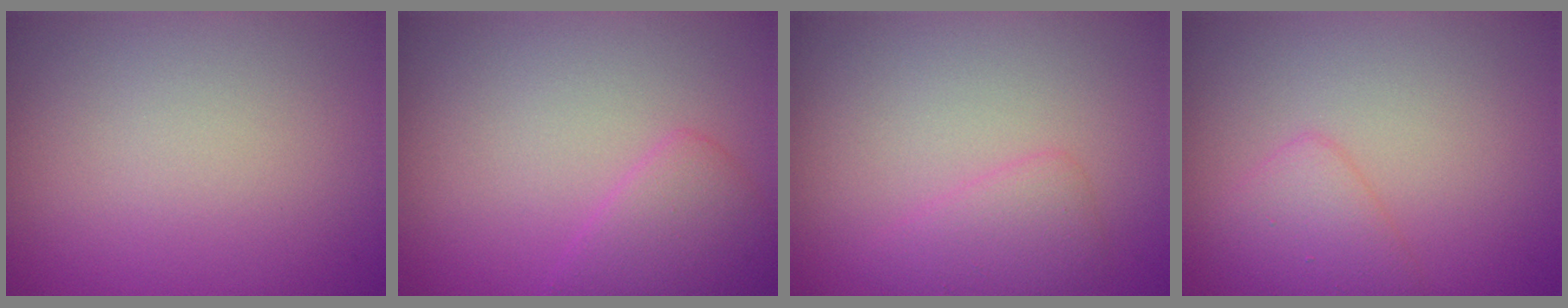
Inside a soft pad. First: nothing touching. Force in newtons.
{"total": 2.8, "press": 2.8, "slide": 0.1}
{"total": 1.9, "press": 1.9, "slide": 0.0}
{"total": 2.3, "press": 2.2, "slide": 0.1}